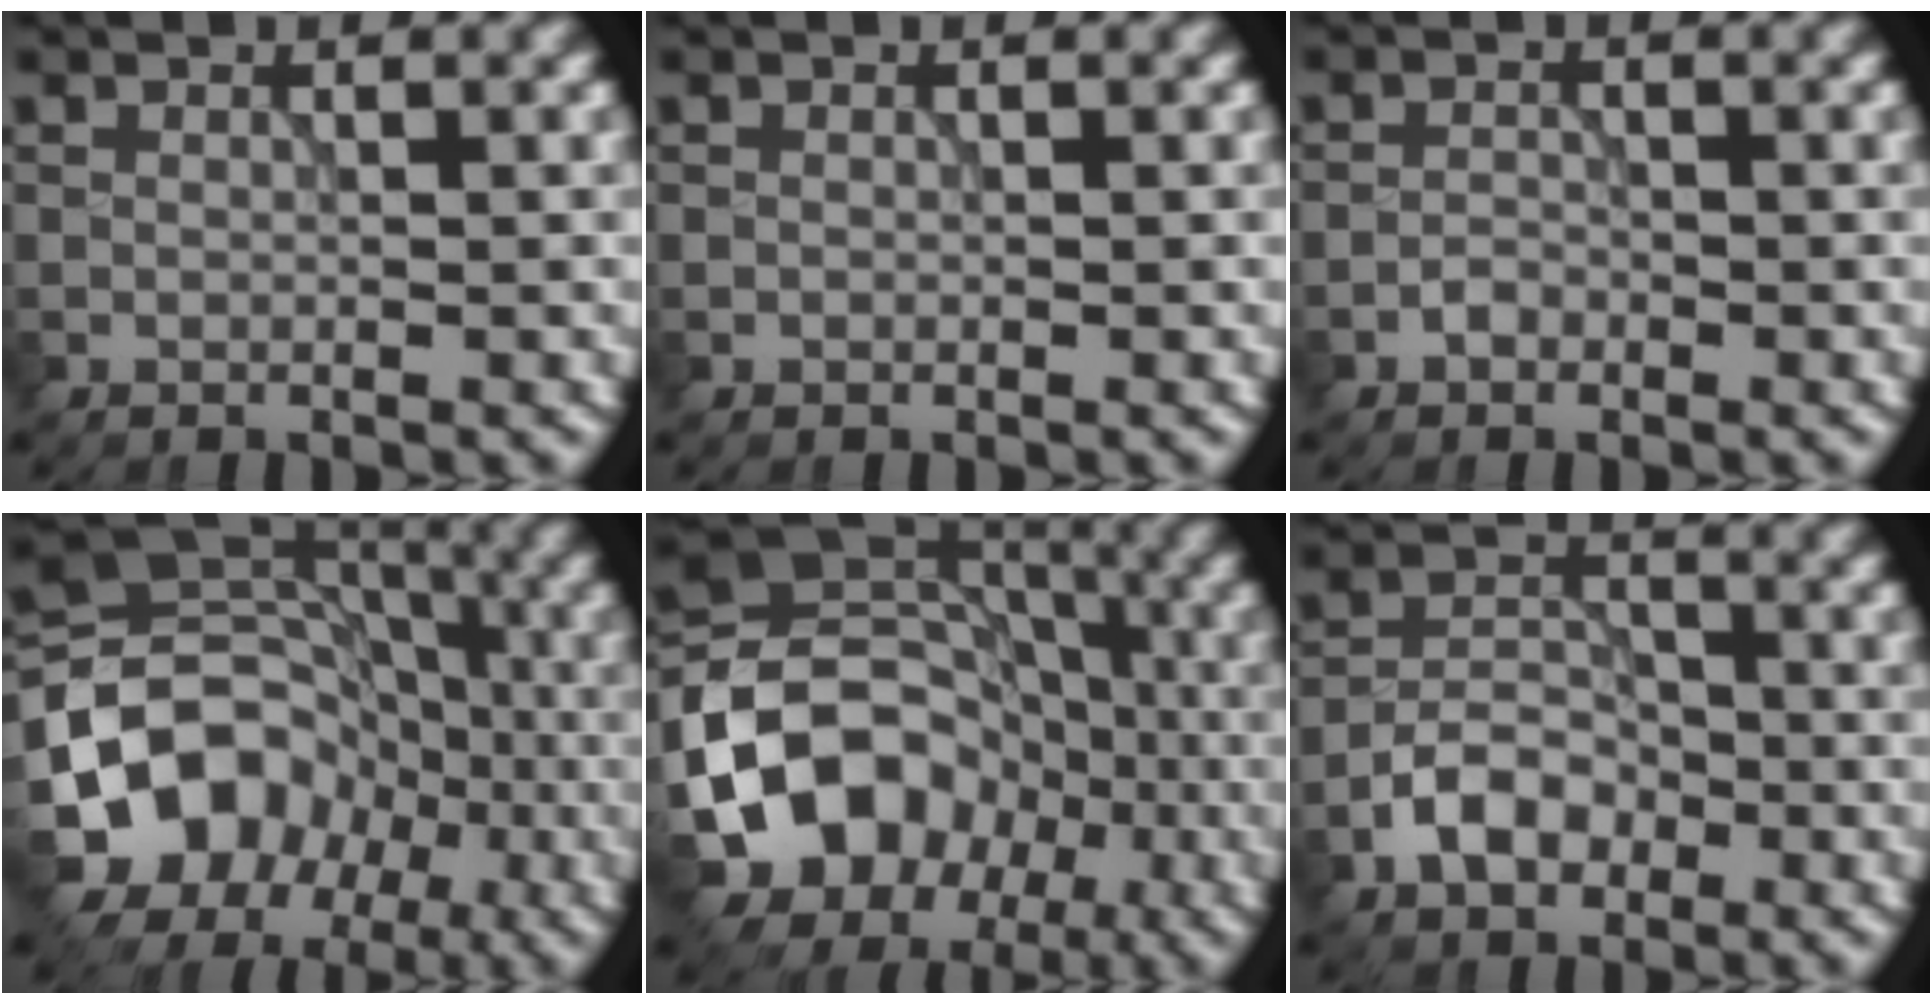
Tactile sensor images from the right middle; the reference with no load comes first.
{"total": 0.0}
{"total": 1.0, "force": [-0.7, 0.6, 0.4], "torque": [-0.006, 0.002, -0.014]}
{"total": 10.3, "force": [-3.6, 8.5, 4.7], "torque": [-0.075, 0.007, -0.070]}
{"total": 11.1, "force": [-3.8, 9.0, 5.1], "torque": [-0.079, 0.004, -0.067]}
{"total": 4.0, "force": [-2.1, 2.5, 2.3], "torque": [-0.036, 0.007, -0.043]}